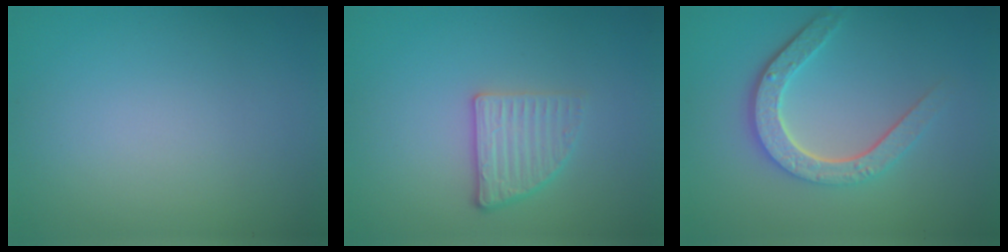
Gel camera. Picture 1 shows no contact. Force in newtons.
{"total": 2.6, "press": 2.3, "slide": 1.3}
{"total": 4.8, "press": 3.6, "slide": 3.1}